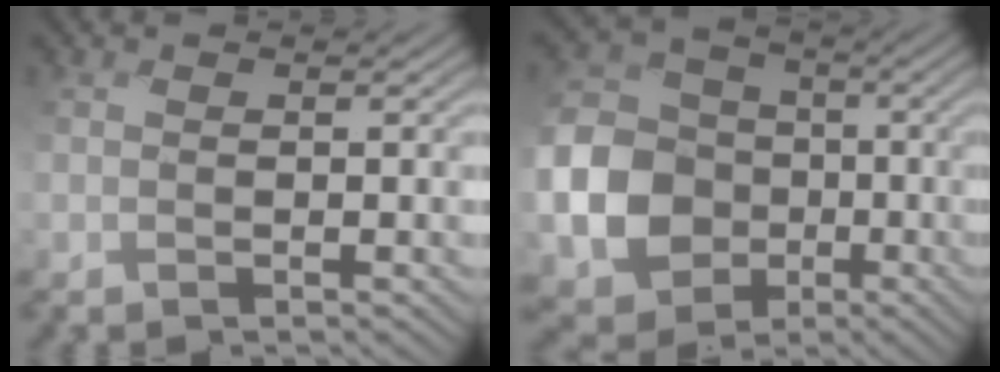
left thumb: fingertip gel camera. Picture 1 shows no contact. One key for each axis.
{"total": 13.6, "fx": -3.4, "fy": 11.8, "fz": 5.7, "tx": -0.191, "ty": -0.032, "tz": -0.080}